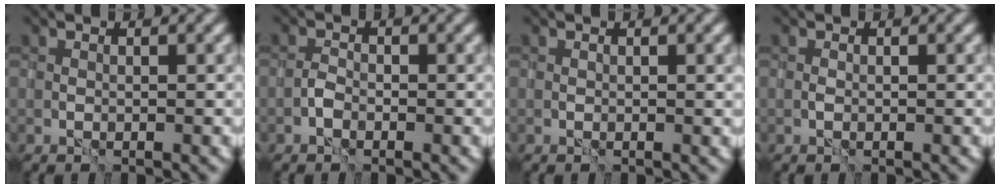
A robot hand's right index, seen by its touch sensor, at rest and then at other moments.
{"total": 0.5, "force": [-0.4, 0.4, 0.1], "torque": [-0.001, 0.003, -0.012]}
{"total": 0.8, "force": [0.3, 0.2, 0.7], "torque": [-0.010, -0.003, 0.006]}
{"total": 0.0}